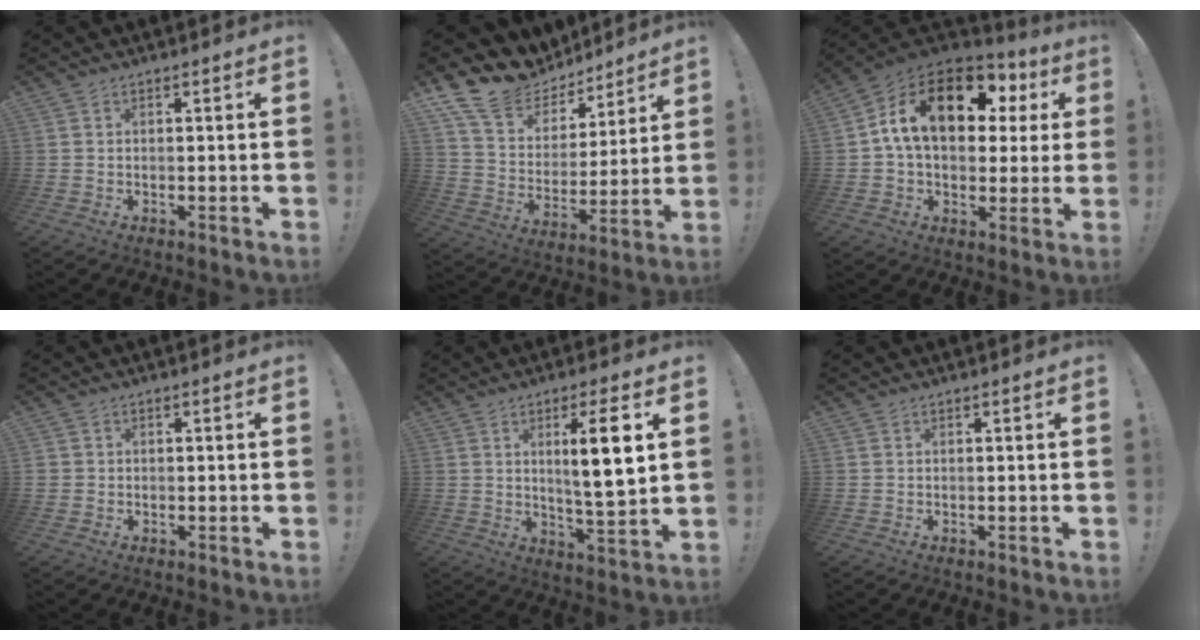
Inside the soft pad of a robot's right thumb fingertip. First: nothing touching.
{"total": 16.3, "force": [12.8, 8.7, 4.9], "torque": [-0.099, -0.097, 0.243]}
{"total": 19.3, "force": [6.6, 11.1, 14.3], "torque": [-0.231, -0.017, 0.108]}
{"total": 1.3, "force": [0.1, 1.3, 0.2], "torque": [-0.004, 0.004, 0.002]}
{"total": 10.9, "force": [3.0, 1.4, 10.4], "torque": [-0.158, -0.012, 0.039]}
{"total": 0.0}